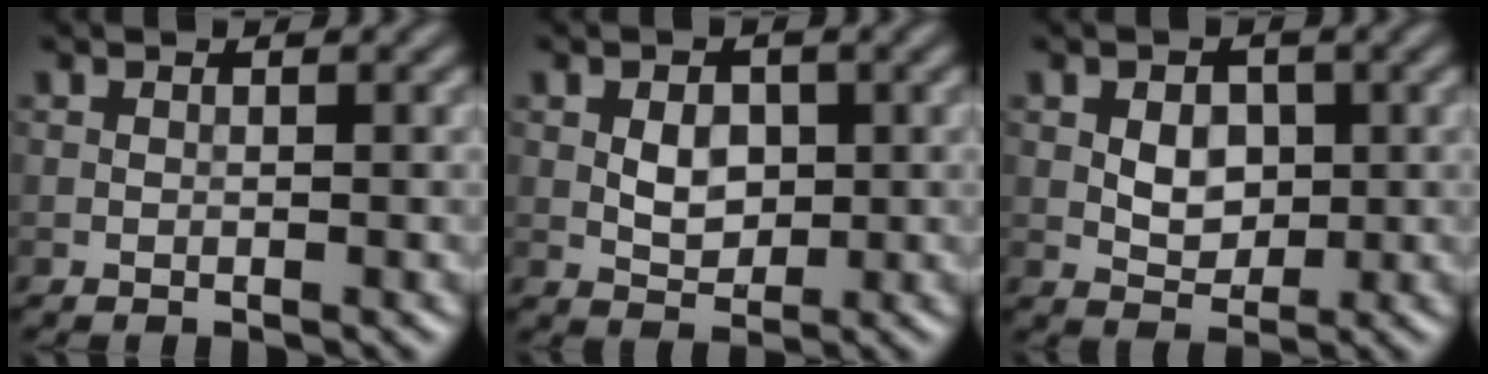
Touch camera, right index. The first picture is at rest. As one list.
[{"total": 2.6, "force": [0.2, 1.9, 1.8], "torque": [-0.030, -0.001, 0.004]}, {"total": 3.0, "force": [0.3, 2.2, 2.1], "torque": [-0.034, -0.002, 0.005]}]